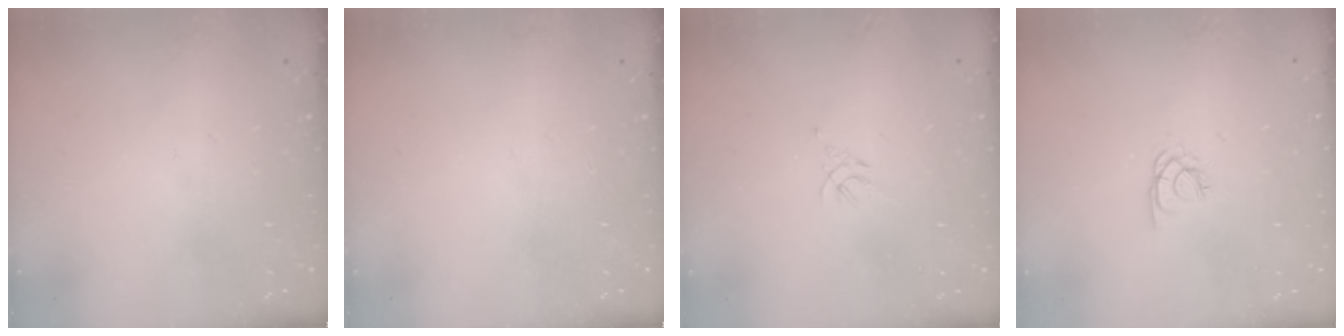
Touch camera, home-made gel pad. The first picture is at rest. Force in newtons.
{"total": 0.0}
{"total": 2.0, "press": 1.9, "slide": 0.7}
{"total": 2.0, "press": 2.0, "slide": 0.3}